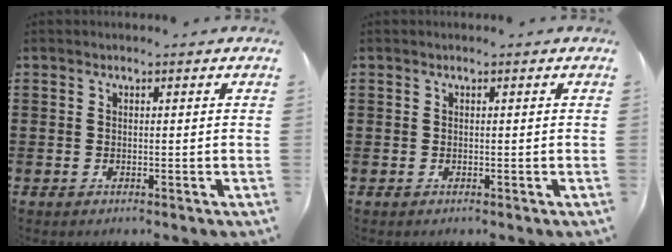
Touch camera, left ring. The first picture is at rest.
{"total": 0.0}